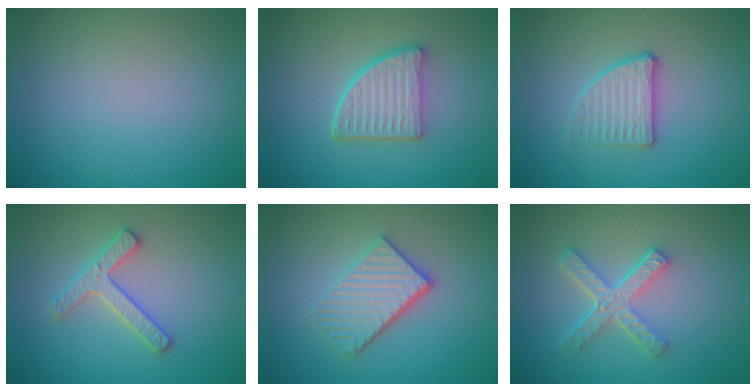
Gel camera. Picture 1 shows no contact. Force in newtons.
{"total": 4.8, "press": 3.8, "slide": 2.9}
{"total": 2.8, "press": 2.5, "slide": 1.2}
{"total": 2.7, "press": 2.6, "slide": 0.5}
{"total": 4.4, "press": 3.5, "slide": 2.7}
{"total": 4.6, "press": 3.3, "slide": 3.2}